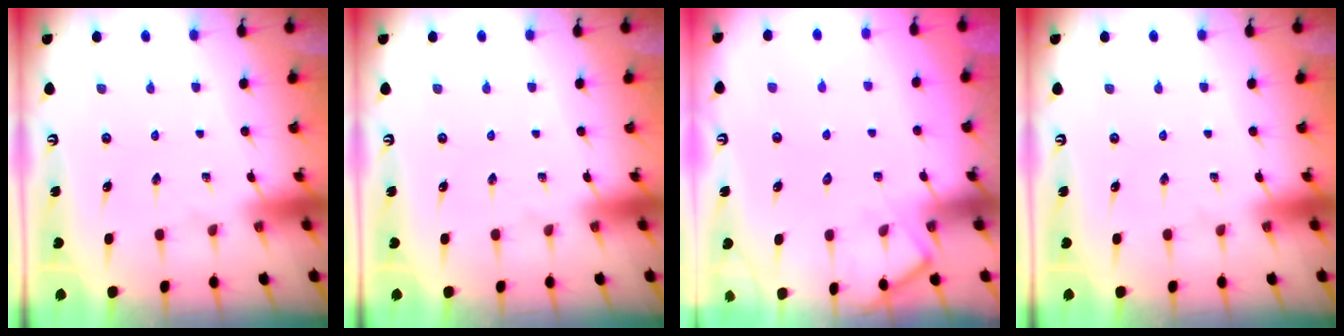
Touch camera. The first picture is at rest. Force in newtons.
{"total": 0.0}
{"total": 6.2, "press": 6.2, "slide": 0.6}
{"total": 0.0}